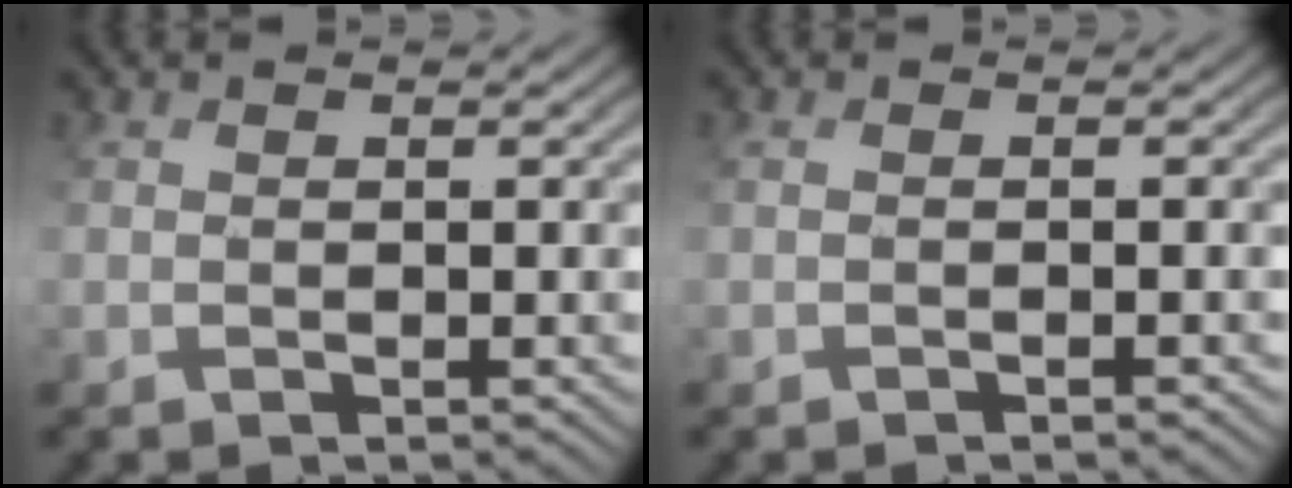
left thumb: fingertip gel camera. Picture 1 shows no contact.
{"total": 0.5, "force": [-0.3, -0.3, 0.2], "torque": [0.005, 0.008, -0.011]}